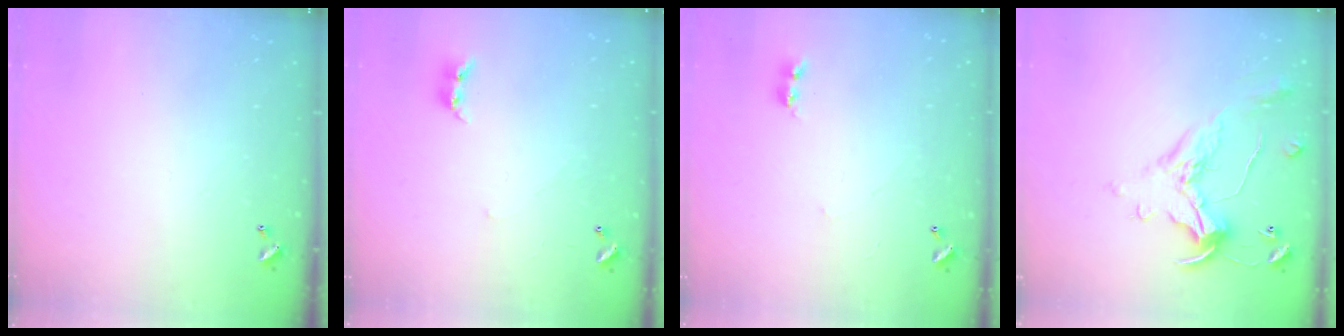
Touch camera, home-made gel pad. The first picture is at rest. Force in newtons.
{"total": 2.4, "press": 2.4, "slide": 0.2}
{"total": 2.2, "press": 2.1, "slide": 0.5}
{"total": 1.8, "press": 1.5, "slide": 1.1}